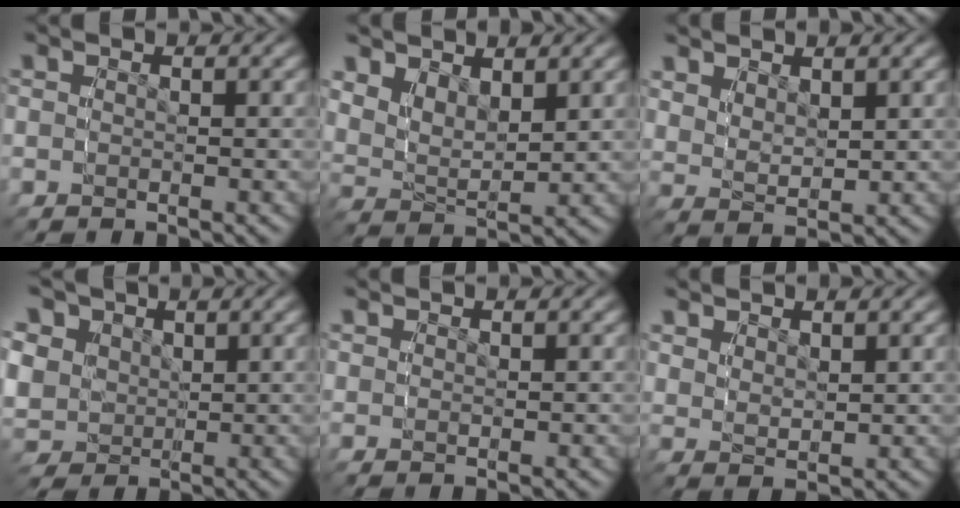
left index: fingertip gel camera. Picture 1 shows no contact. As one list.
[{"total": 4.6, "force": [2.7, 2.7, 2.5], "torque": [-0.061, -0.011, 0.049]}, {"total": 2.6, "force": [2.1, 0.6, 1.5], "torque": [-0.029, -0.006, 0.046]}, {"total": 10.1, "force": [2.6, 8.7, 4.5], "torque": [-0.108, -0.027, 0.051]}, {"total": 0.9, "force": [0.8, -0.5, 0.1], "torque": [0.003, 0.000, 0.019]}, {"total": 2.0, "force": [1.9, 0.0, 0.8], "torque": [-0.012, -0.004, 0.044]}]